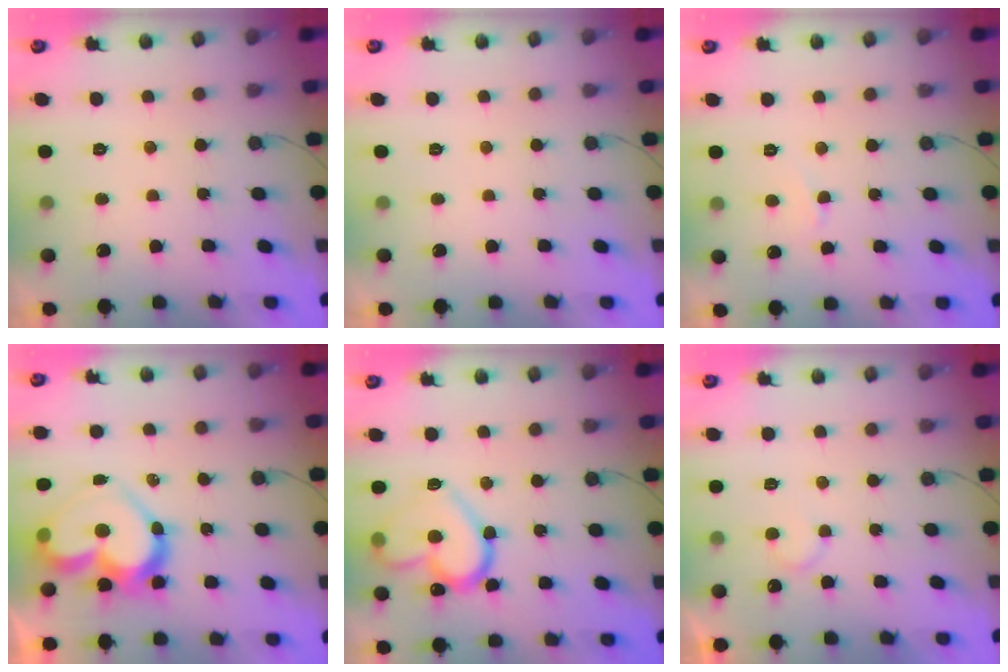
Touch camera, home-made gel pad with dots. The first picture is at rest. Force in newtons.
{"total": 0.0}
{"total": 3.7, "press": 3.6, "slide": 0.4}
{"total": 17.6, "press": 17.6, "slide": 1.3}
{"total": 17.4, "press": 17.3, "slide": 1.9}
{"total": 4.3, "press": 4.3, "slide": 0.4}